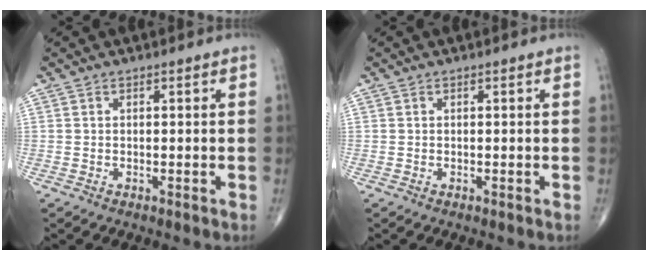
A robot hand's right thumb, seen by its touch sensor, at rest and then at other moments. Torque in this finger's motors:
{"motor_torque": [0.11, 0.10, -0.13, -0.11, 0.01]}